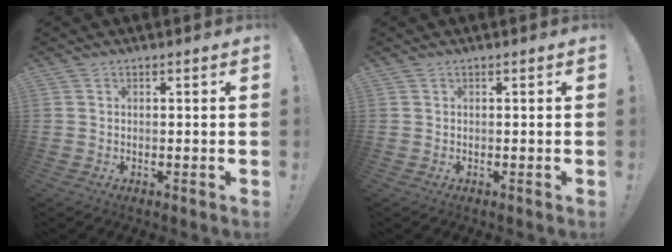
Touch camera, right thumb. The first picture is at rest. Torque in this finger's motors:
{"motor_torque": [0.00, 0.00, -0.02, -0.03, 0.11]}